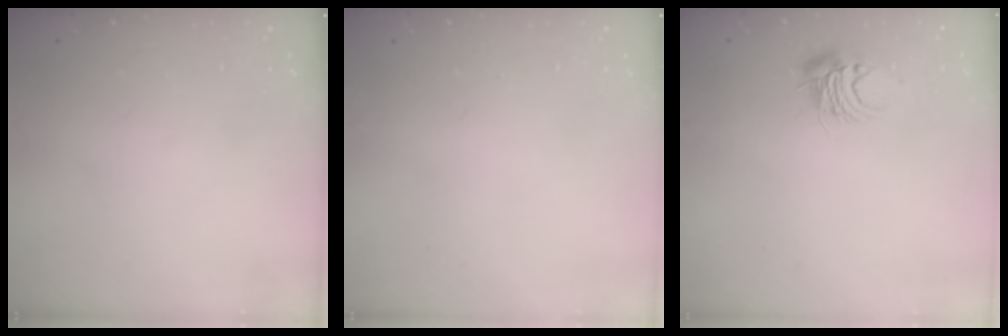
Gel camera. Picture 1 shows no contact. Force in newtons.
{"total": 0.0}
{"total": 8.3, "press": 8.2, "slide": 1.0}